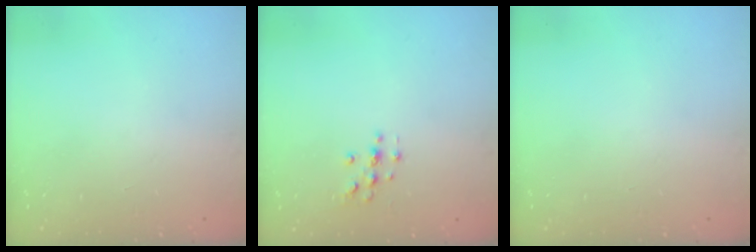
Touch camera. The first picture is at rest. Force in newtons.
{"total": 2.0, "press": 2.0, "slide": 0.2}
{"total": 0.0}